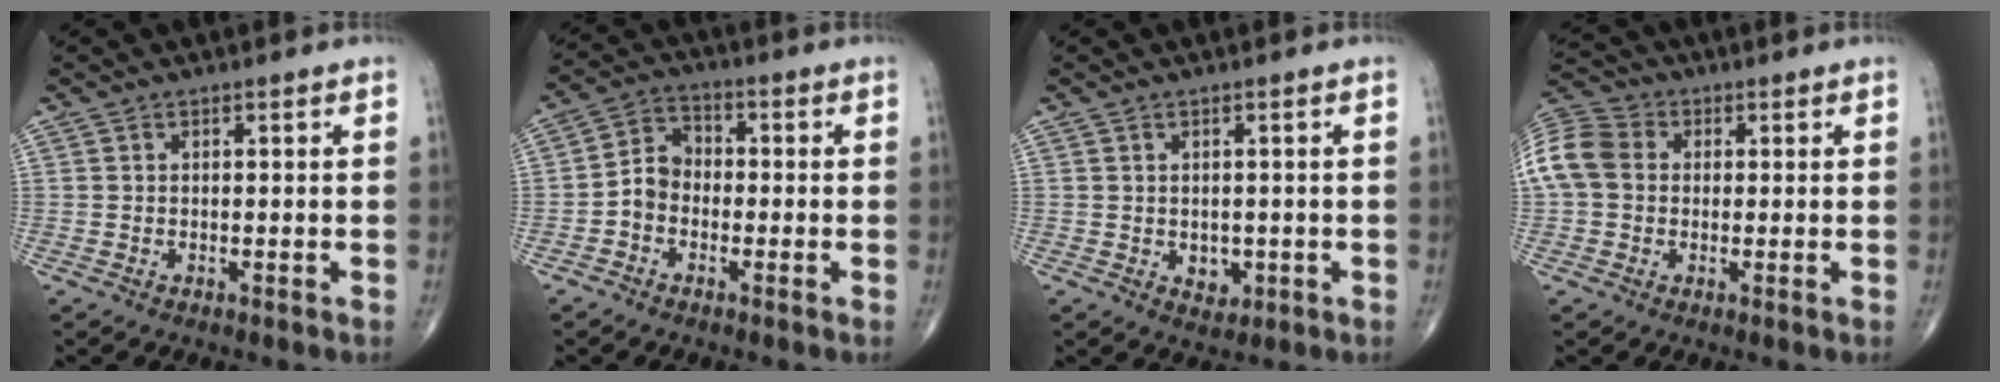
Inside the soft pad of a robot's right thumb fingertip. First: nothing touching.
{"total": 6.0, "force": [-1.6, 4.8, 3.2], "torque": [-0.040, 0.028, -0.044]}
{"total": 2.8, "force": [-0.4, 2.2, 1.7], "torque": [-0.012, -0.002, 0.002]}
{"total": 11.7, "force": [1.1, 9.6, 6.6], "torque": [-0.144, 0.031, 0.013]}